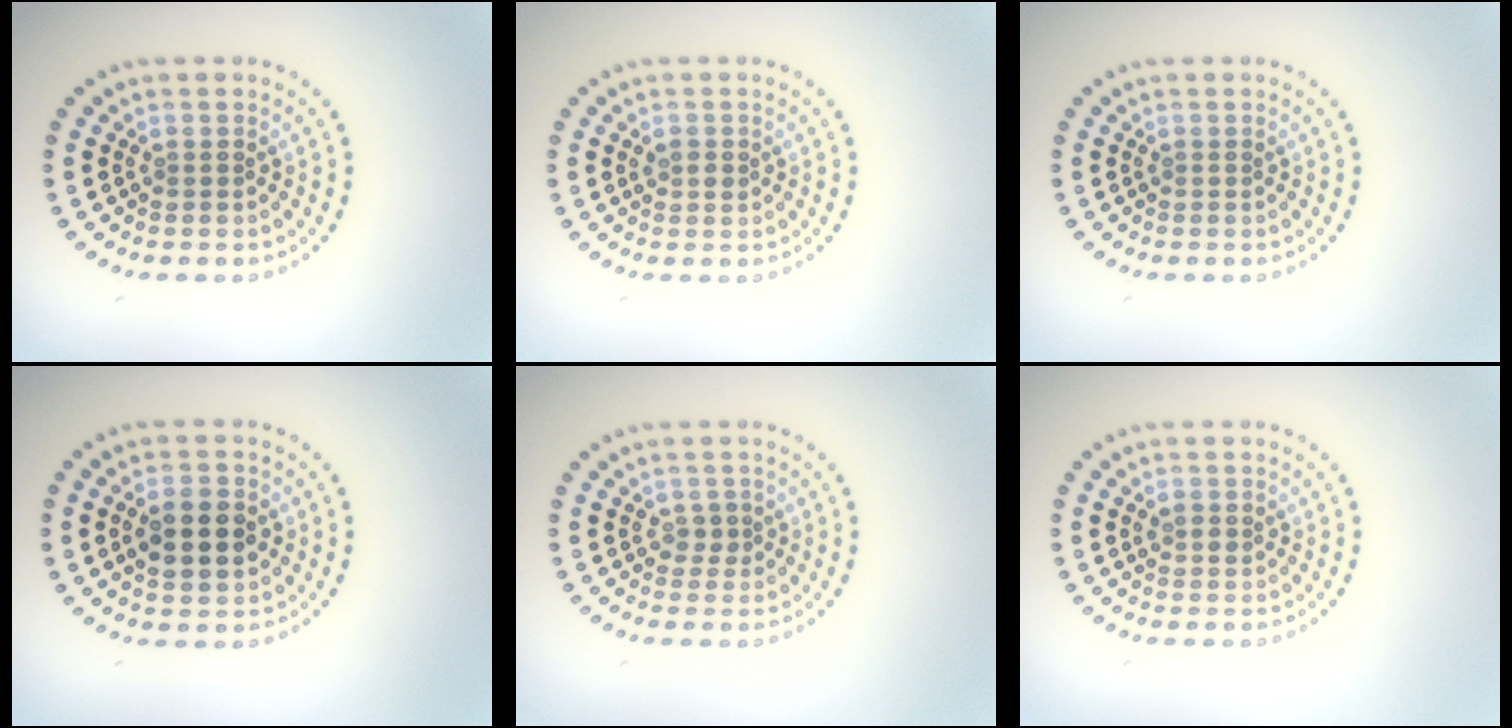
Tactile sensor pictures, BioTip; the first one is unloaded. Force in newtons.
{"total": 1.0, "press": 1.0, "slide": 0.1}
{"total": 0.0}
{"total": 4.3, "press": 4.3, "slide": 0.3}
{"total": 1.2, "press": 1.0, "slide": 0.6}
{"total": 1.0, "press": 1.0, "slide": 0.1}